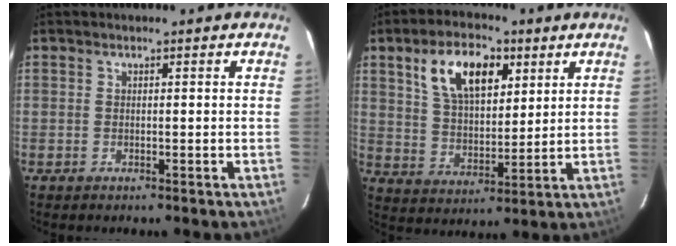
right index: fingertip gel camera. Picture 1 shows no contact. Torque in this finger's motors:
{"motor_torque": [0.32, 0.33, 0.25, 0.09]}